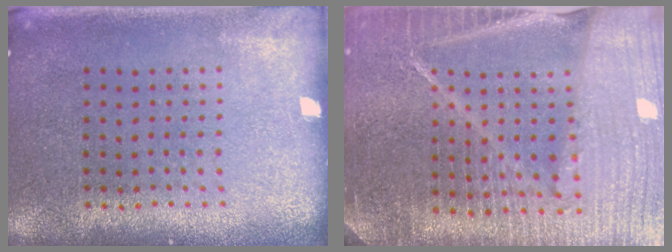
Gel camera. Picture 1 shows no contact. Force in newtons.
{"total": 5.9, "press": 5.1, "slide": 2.8}